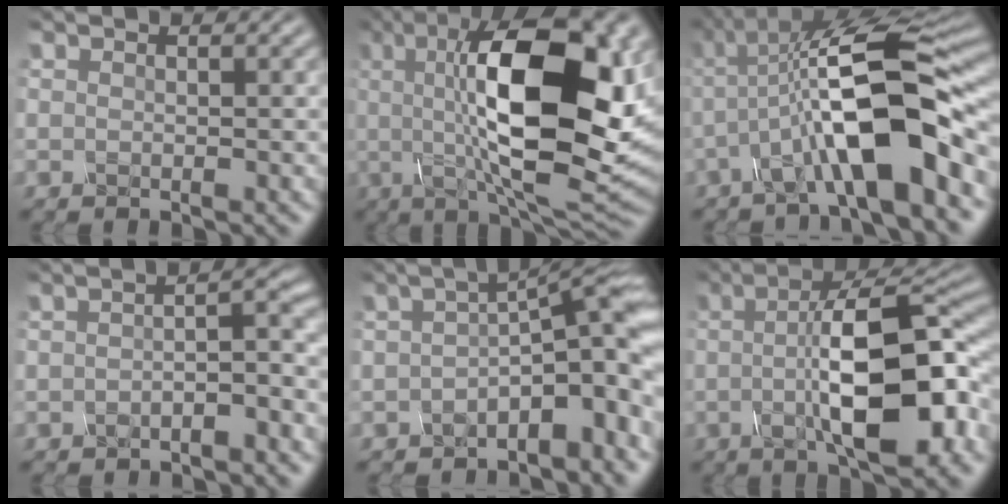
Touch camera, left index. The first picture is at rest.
{"total": 16.4, "force": [2.2, 5.7, 15.2], "torque": [-0.229, 0.005, 0.026]}
{"total": 11.8, "force": [-2.3, 3.2, 11.1], "torque": [-0.184, 0.016, -0.049]}
{"total": 2.6, "force": [-1.1, 0.5, 2.3], "torque": [-0.039, 0.008, -0.024]}
{"total": 8.5, "force": [-1.5, 2.9, 7.8], "torque": [-0.097, 0.015, -0.031]}
{"total": 12.2, "force": [-1.1, 3.8, 11.5], "torque": [-0.167, 0.005, -0.022]}